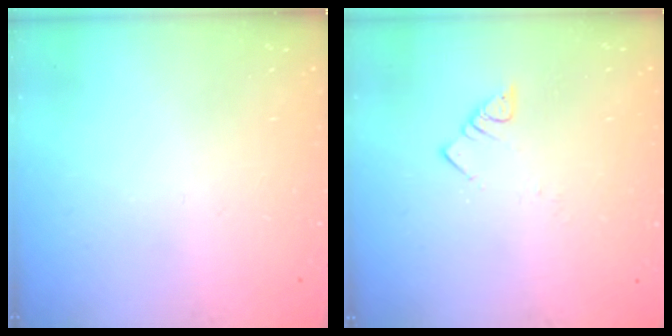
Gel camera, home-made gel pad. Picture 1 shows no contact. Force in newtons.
{"total": 2.8, "press": 2.8, "slide": 0.2}